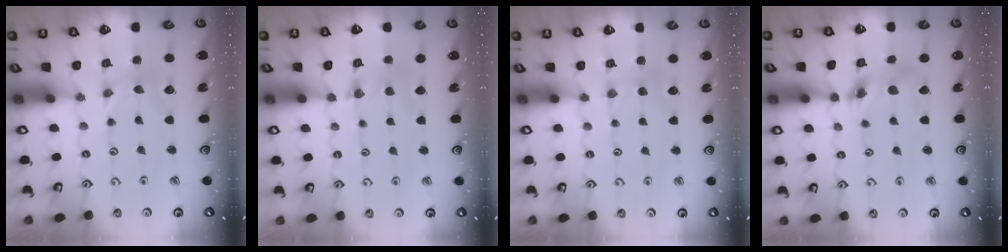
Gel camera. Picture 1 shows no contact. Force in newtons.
{"total": 2.0, "press": 2.0, "slide": 0.4}
{"total": 2.3, "press": 2.3, "slide": 0.3}
{"total": 8.5, "press": 8.4, "slide": 0.9}